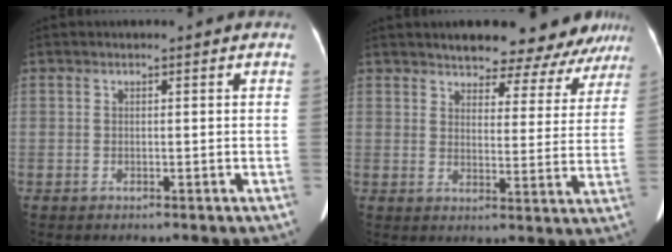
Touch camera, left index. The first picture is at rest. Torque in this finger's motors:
{"motor_torque": [1.08, -1.06, 0.23, 0.09]}